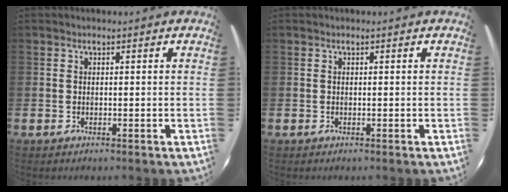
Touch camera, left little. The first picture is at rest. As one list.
[{"total": 0.0}]